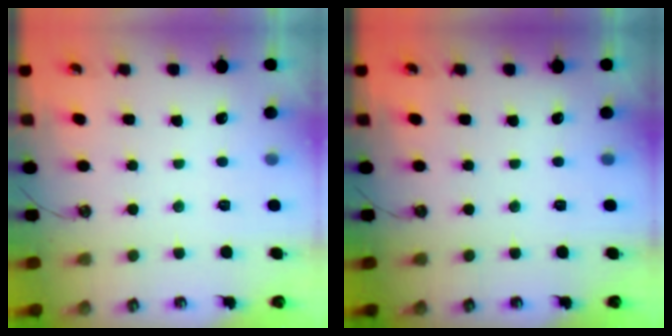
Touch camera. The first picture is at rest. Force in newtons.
{"total": 0.0}